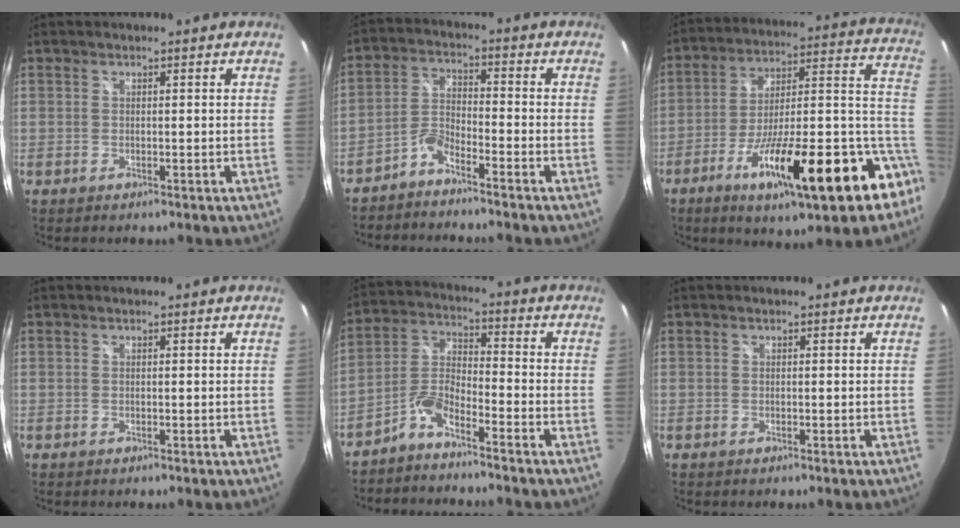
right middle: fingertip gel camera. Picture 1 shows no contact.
{"total": 3.8, "force": [-3.3, 0.6, 1.8], "torque": [-0.055, 0.014, -0.071]}
{"total": 25.3, "force": [-11.7, 6.0, 21.6], "torque": [-0.296, -0.008, -0.183]}
{"total": 0.0}
{"total": 5.3, "force": [-4.3, 0.8, 2.9], "torque": [-0.077, 0.019, -0.093]}
{"total": 0.0}